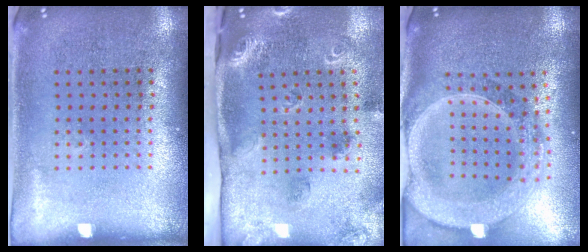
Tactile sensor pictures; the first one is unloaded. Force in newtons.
{"total": 2.1, "press": 1.8, "slide": 1.1}
{"total": 2.9, "press": 2.5, "slide": 1.5}